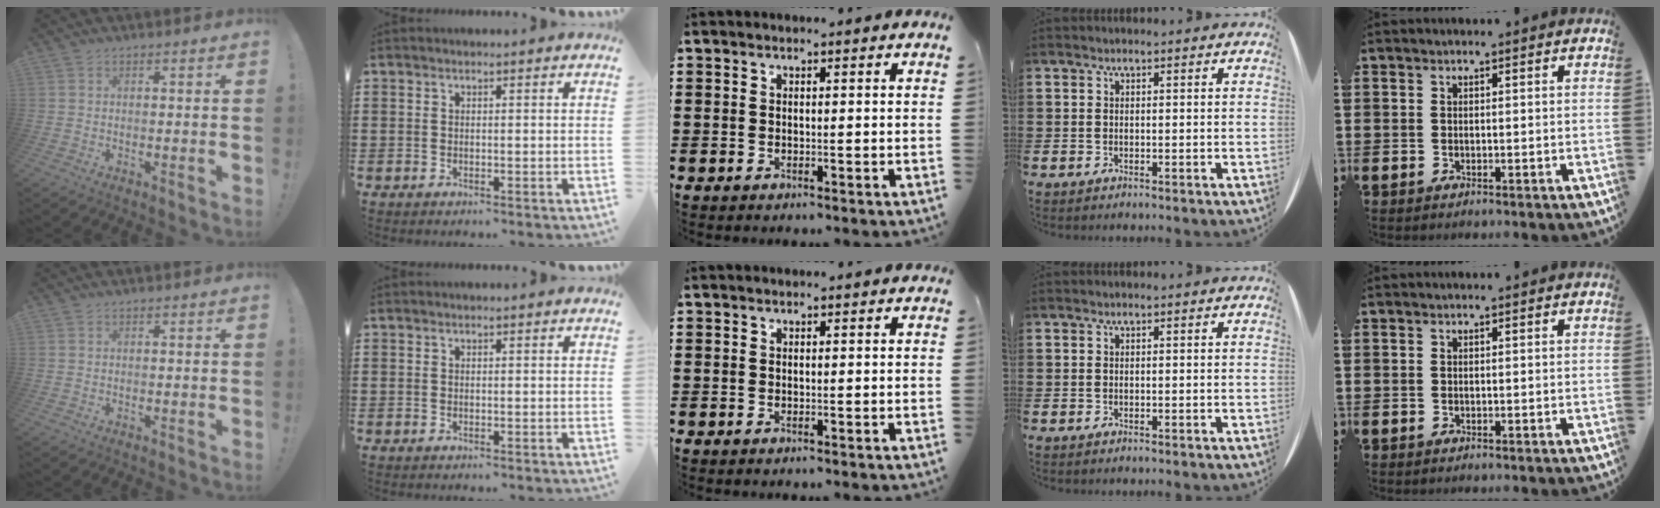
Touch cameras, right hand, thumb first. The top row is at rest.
{}